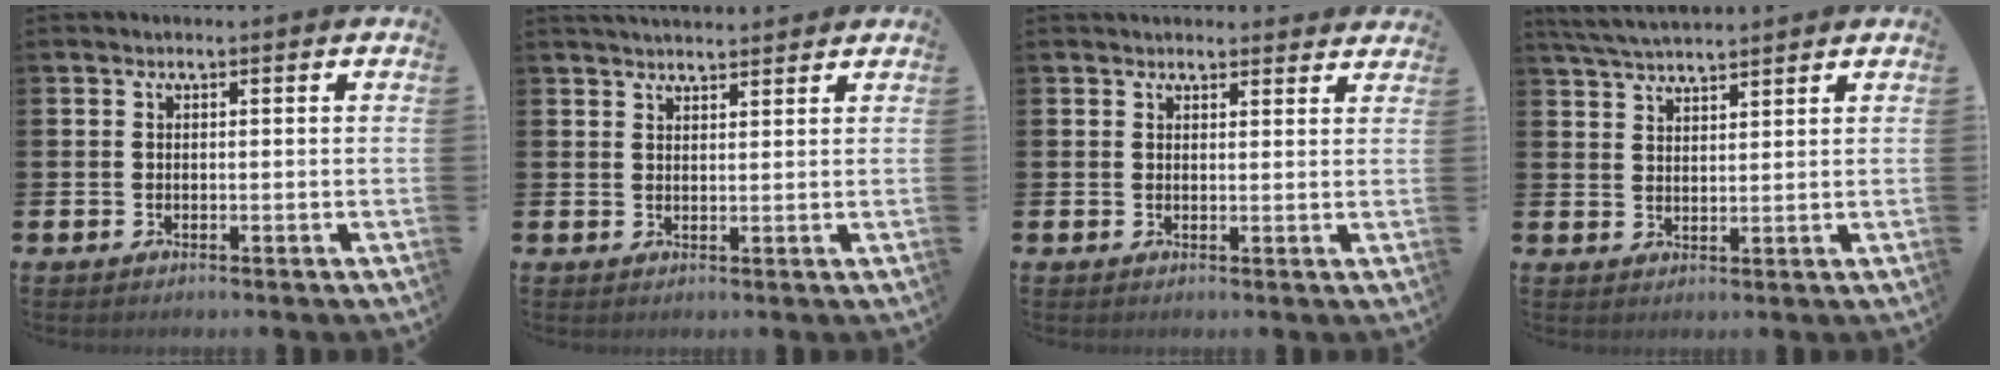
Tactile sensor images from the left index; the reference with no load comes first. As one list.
[{"total": 2.8, "force": [2.7, 0.3, 0.3], "torque": [0.000, -0.016, 0.047]}, {"total": 1.9, "force": [1.9, 0.5, 0.1], "torque": [0.007, -0.009, 0.032]}, {"total": 4.5, "force": [4.4, 0.4, 1.1], "torque": [-0.028, -0.019, 0.079]}]